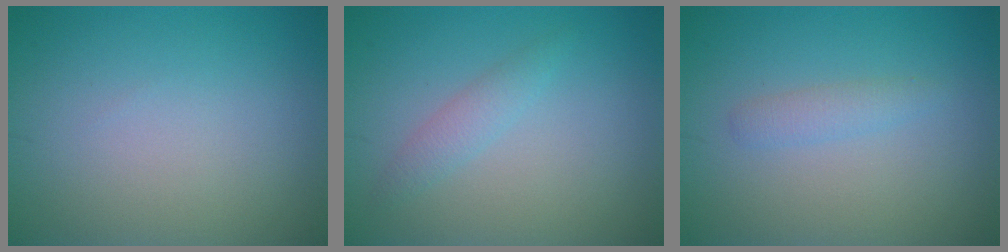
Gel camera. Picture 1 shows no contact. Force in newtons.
{"total": 1.5, "press": 1.5, "slide": 0.1}
{"total": 1.3, "press": 1.3, "slide": 0.0}